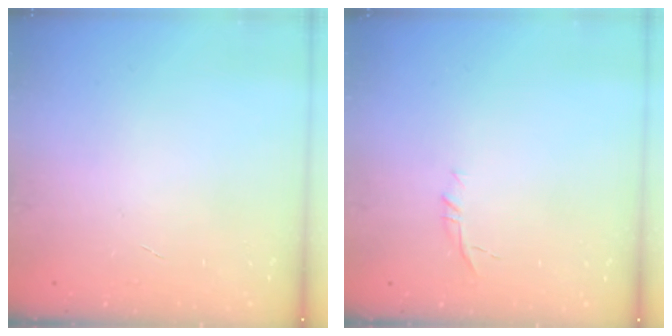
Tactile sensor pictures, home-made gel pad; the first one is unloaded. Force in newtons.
{"total": 5.6, "press": 5.4, "slide": 1.7}